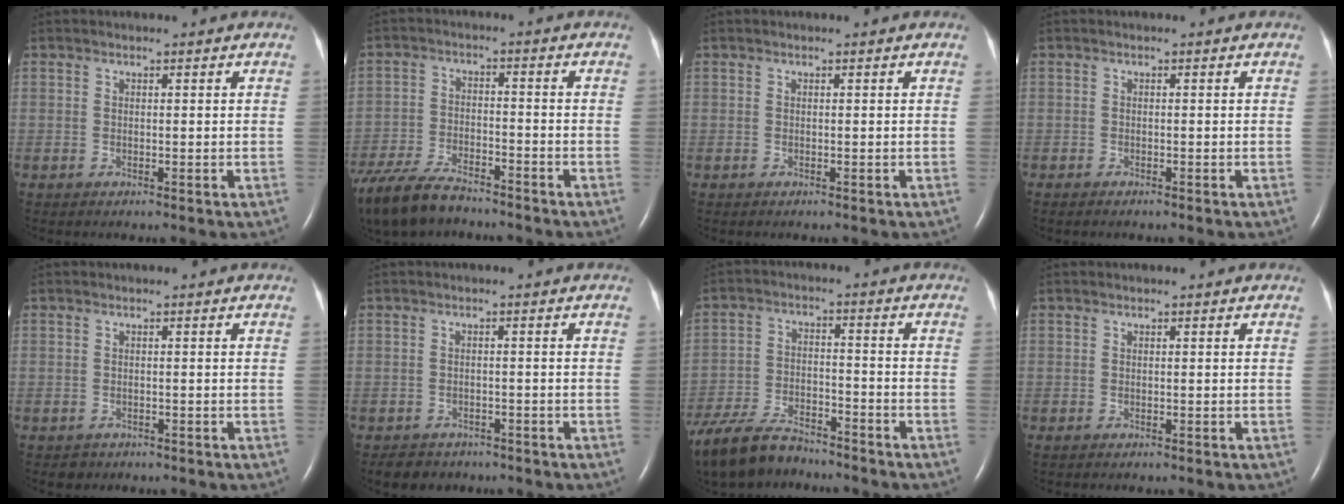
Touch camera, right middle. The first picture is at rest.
{"total": 12.0, "force": [-10.0, 3.3, 5.8], "torque": [-0.113, -0.026, -0.172]}
{"total": 0.0}
{"total": 0.7, "force": [-0.6, 0.1, 0.4], "torque": [-0.015, -0.003, -0.007]}
{"total": 1.2, "force": [-0.8, 0.8, -0.1], "torque": [-0.004, 0.002, -0.010]}
{"total": 3.6, "force": [-2.9, 2.2, 0.2], "torque": [-0.015, 0.004, -0.040]}
{"total": 13.2, "force": [-11.2, 4.1, 5.5], "torque": [-0.109, -0.015, -0.193]}
{"total": 0.0}